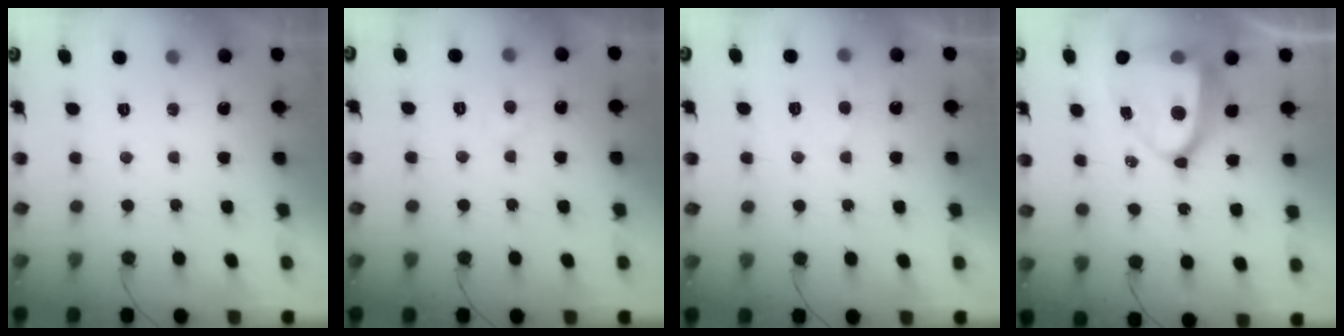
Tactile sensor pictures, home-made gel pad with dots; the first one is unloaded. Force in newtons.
{"total": 3.9, "press": 3.9, "slide": 0.3}
{"total": 3.4, "press": 3.4, "slide": 0.5}
{"total": 14.4, "press": 14.3, "slide": 1.4}